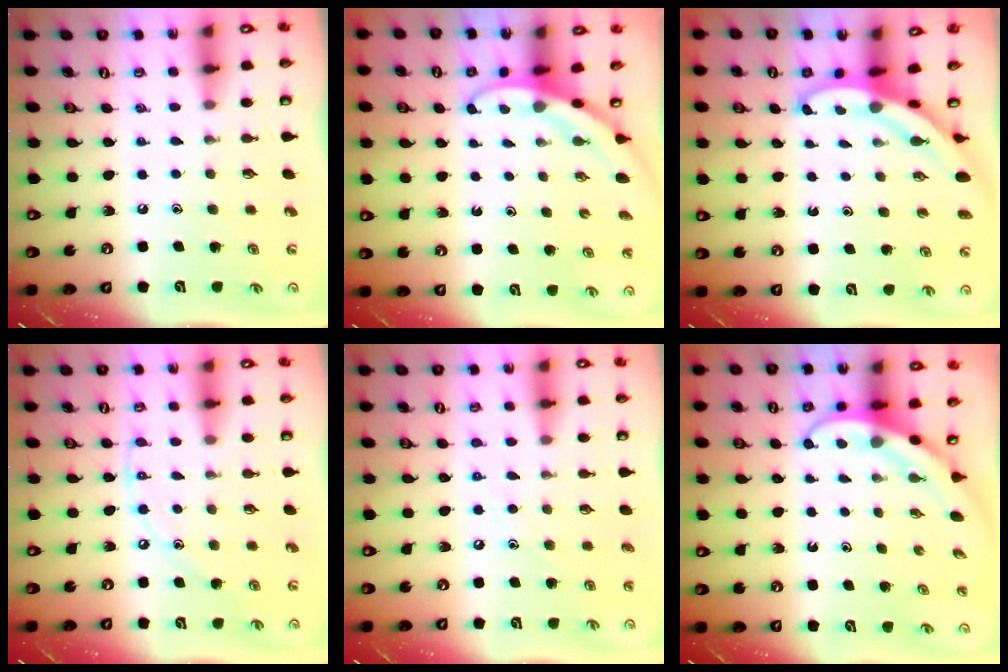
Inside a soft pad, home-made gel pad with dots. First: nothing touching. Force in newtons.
{"total": 3.1, "press": 3.1, "slide": 0.1}
{"total": 3.9, "press": 3.9, "slide": 0.2}
{"total": 8.0, "press": 8.0, "slide": 0.8}
{"total": 6.2, "press": 6.2, "slide": 0.7}
{"total": 4.0, "press": 3.9, "slide": 0.3}